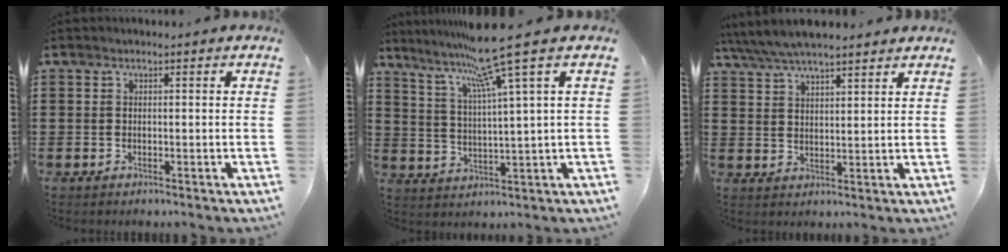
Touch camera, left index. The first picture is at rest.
{"total": 10.5, "force": [7.2, -1.3, 7.5], "torque": [-0.167, -0.030, 0.115]}
{"total": 5.2, "force": [4.7, 0.8, 1.9], "torque": [-0.053, -0.013, 0.085]}